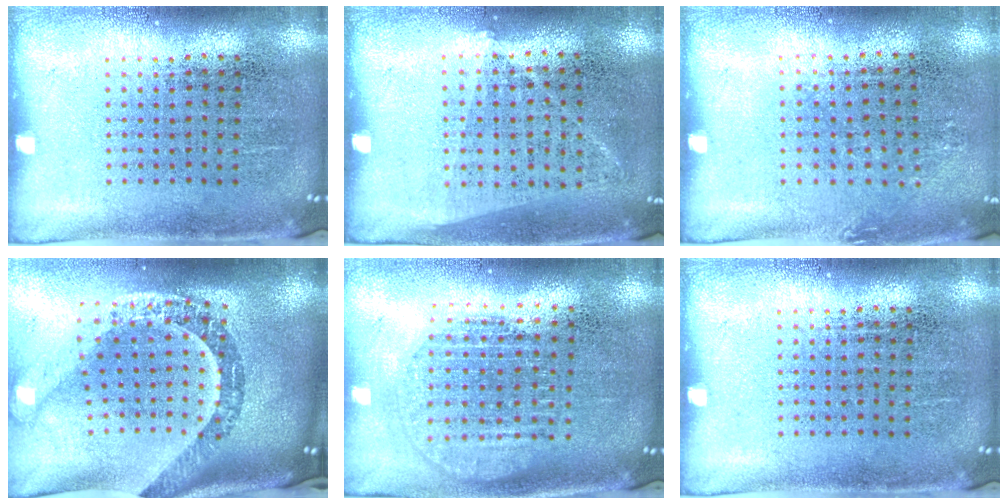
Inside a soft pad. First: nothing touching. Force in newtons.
{"total": 1.0, "press": 0.9, "slide": 0.5}
{"total": 0.7, "press": 0.6, "slide": 0.3}
{"total": 3.5, "press": 2.5, "slide": 2.4}
{"total": 1.9, "press": 1.5, "slide": 1.0}
{"total": 0.0}